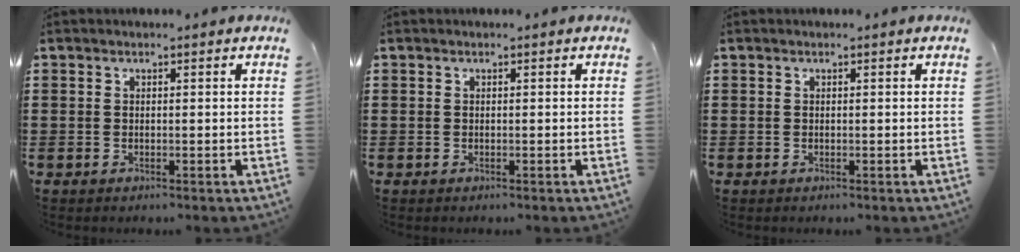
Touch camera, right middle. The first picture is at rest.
{"total": 0.0}
{"total": 0.0}